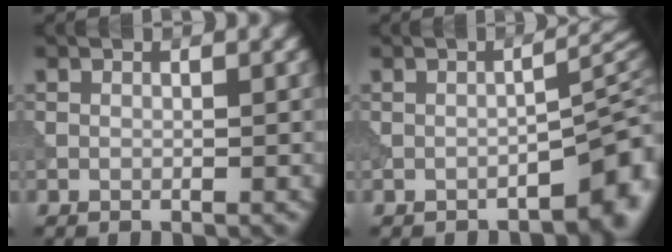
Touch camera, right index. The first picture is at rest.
{"total": 4.4, "force": [-2.5, 1.1, 3.4], "torque": [-0.033, 0.013, -0.037]}